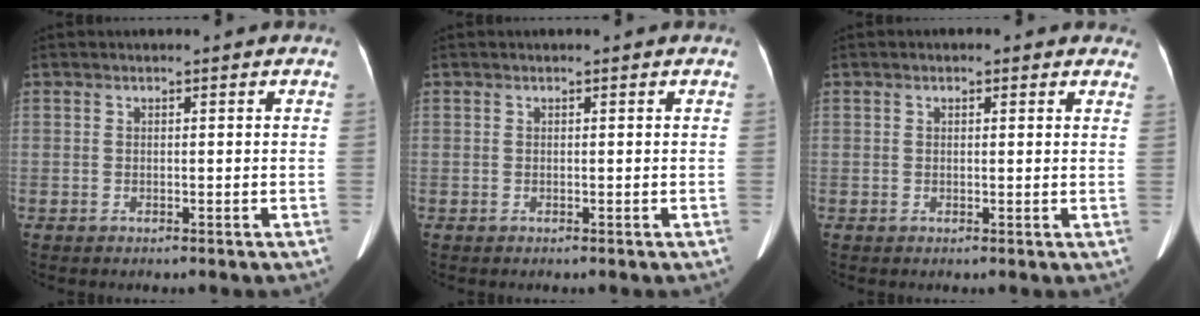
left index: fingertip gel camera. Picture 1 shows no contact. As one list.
[{"total": 0.0}, {"total": 2.8, "force": [1.8, 1.3, 1.6], "torque": [-0.011, 0.013, 0.018]}]